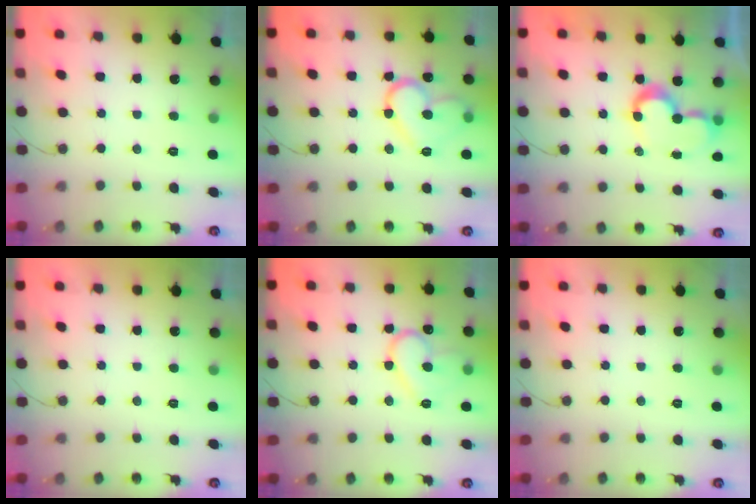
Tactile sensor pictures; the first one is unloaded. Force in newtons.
{"total": 14.1, "press": 14.1, "slide": 1.1}
{"total": 9.7, "press": 9.7, "slide": 0.7}
{"total": 1.7, "press": 1.6, "slide": 0.0}
{"total": 12.8, "press": 12.7, "slide": 1.2}
{"total": 0.0}